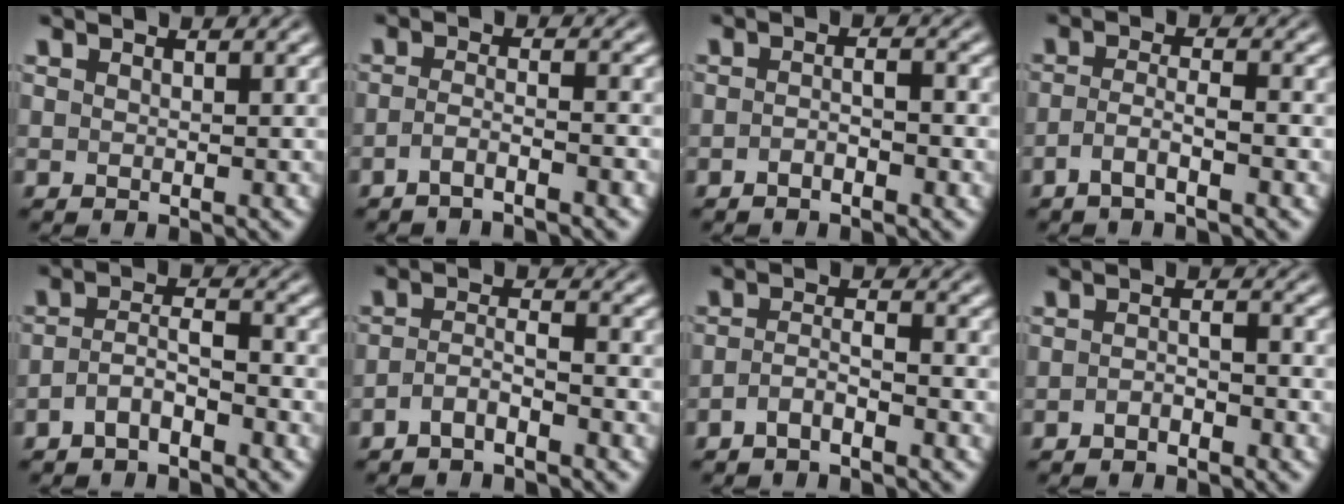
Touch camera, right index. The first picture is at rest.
{"total": 2.7, "force": [-2.4, -0.4, 1.2], "torque": [-0.021, -0.011, -0.039]}
{"total": 1.7, "force": [-1.4, -0.1, 1.0], "torque": [-0.008, -0.005, -0.025]}
{"total": 2.6, "force": [-2.0, 0.0, 1.6], "torque": [-0.027, -0.012, -0.032]}
{"total": 3.0, "force": [-2.1, 1.0, 1.8], "torque": [-0.023, -0.009, -0.034]}
{"total": 2.6, "force": [-2.2, 0.4, 1.2], "torque": [-0.015, -0.010, -0.036]}
{"total": 2.4, "force": [-2.1, 0.2, 1.1], "torque": [-0.015, -0.010, -0.033]}
{"total": 1.6, "force": [-1.5, 0.0, 0.6], "torque": [0.000, -0.005, -0.026]}